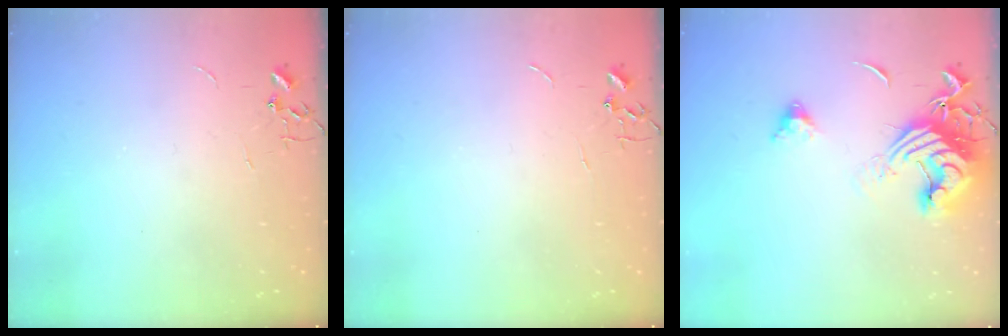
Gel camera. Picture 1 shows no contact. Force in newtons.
{"total": 0.0}
{"total": 14.9, "press": 14.8, "slide": 1.9}